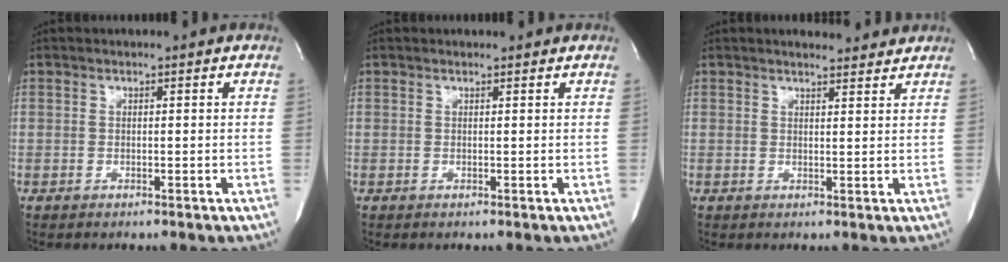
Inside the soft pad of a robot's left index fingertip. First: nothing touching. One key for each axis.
{"total": 0.9, "fx": 0.9, "fy": 0.1, "fz": 0.1, "tx": -0.011, "ty": 0.005, "tz": 0.014}
{"total": 5.5, "fx": 5.1, "fy": 1.2, "fz": 1.7, "tx": -0.027, "ty": 0.004, "tz": 0.063}